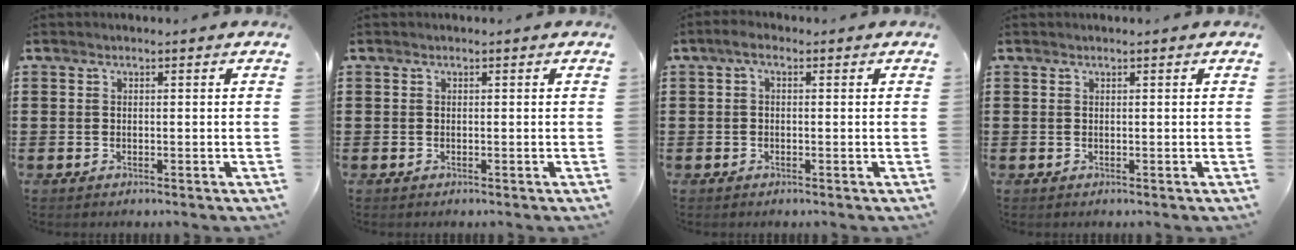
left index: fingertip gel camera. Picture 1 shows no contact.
{"total": 0.0}
{"total": 1.4, "force": [-0.5, 0.6, 1.2], "torque": [-0.025, 0.004, -0.012]}
{"total": 0.0}